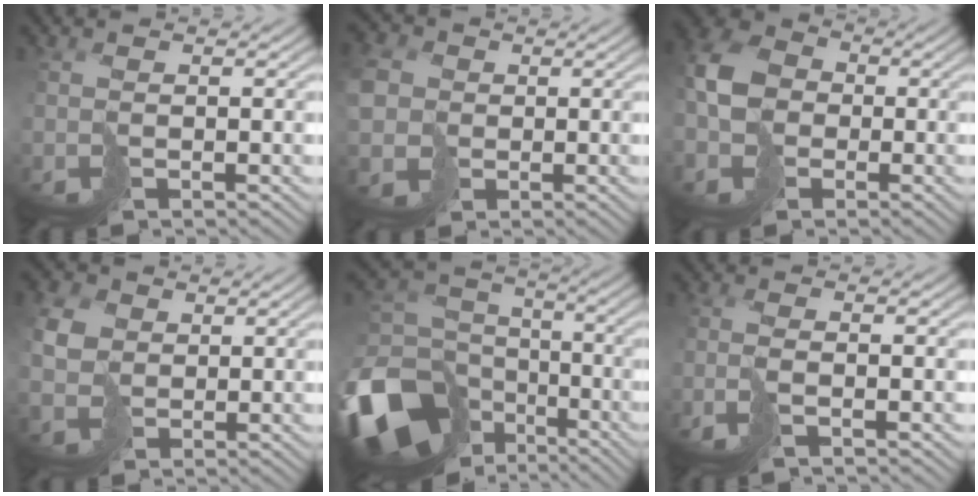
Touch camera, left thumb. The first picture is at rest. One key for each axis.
{"total": 5.6, "fx": 0.3, "fy": 5.2, "fz": 2.1, "tx": -0.080, "ty": 0.002, "tz": -0.003}
{"total": 8.3, "fx": -1.8, "fy": 6.8, "fz": 4.4, "tx": -0.129, "ty": -0.013, "tz": -0.039}
{"total": 4.5, "fx": 1.4, "fy": 3.8, "fz": 2.0, "tx": -0.063, "ty": 0.003, "tz": 0.028}
{"total": 18.3, "fx": -8.4, "fy": 13.8, "fz": 8.7, "tx": -0.268, "ty": -0.039, "tz": -0.124}
{"total": 2.8, "fx": -1.4, "fy": 0.8, "fz": 2.3, "tx": -0.050, "ty": -0.002, "tz": -0.035}